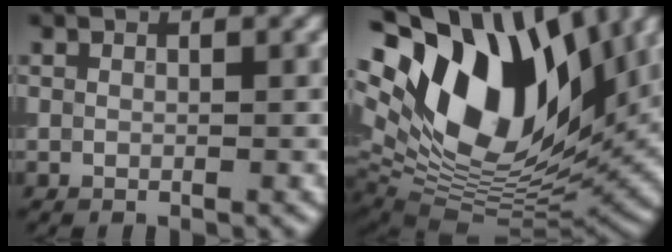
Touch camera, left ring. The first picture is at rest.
{"total": 18.8, "force": [6.9, 10.5, 14.0], "torque": [-0.277, 0.019, 0.114]}